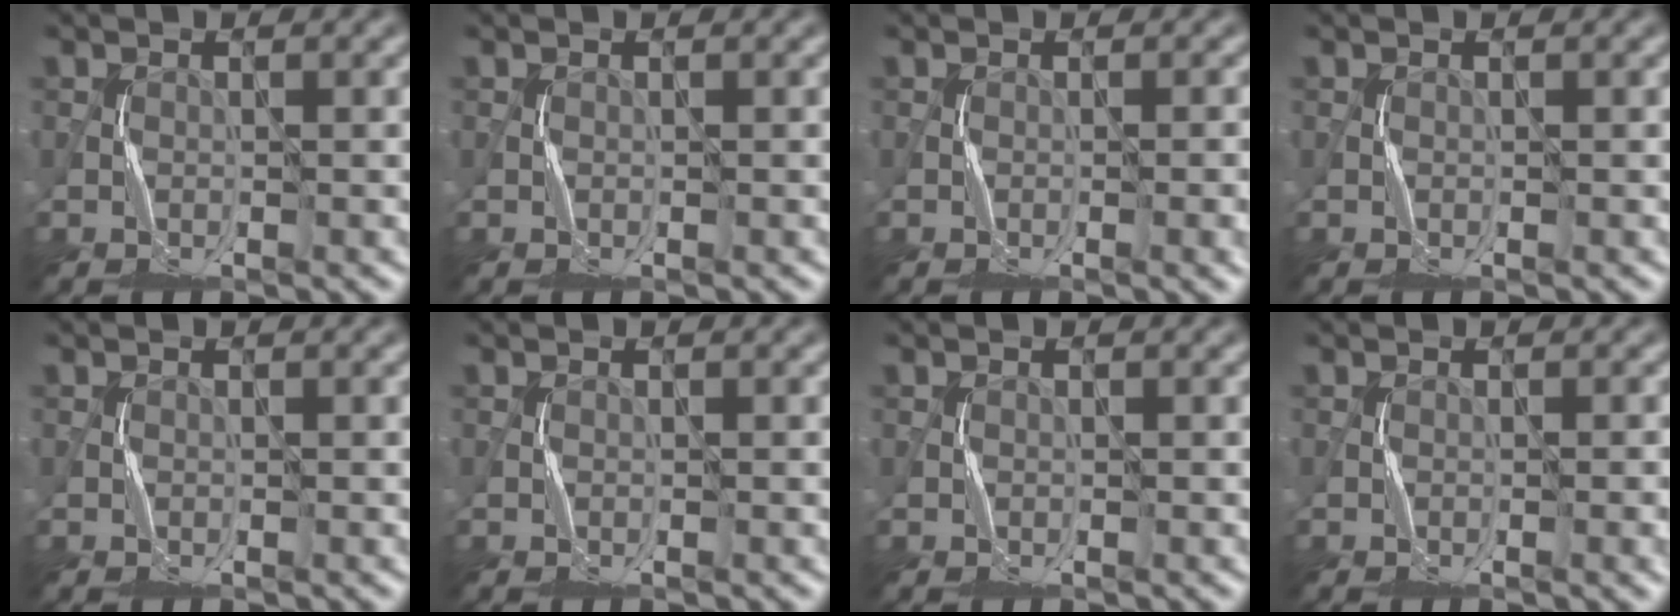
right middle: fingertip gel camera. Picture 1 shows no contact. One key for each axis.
{"total": 0.0}
{"total": 3.0, "fx": -0.6, "fy": 0.9, "fz": 2.7, "tx": -0.018, "ty": 0.006, "tz": -0.001}
{"total": 0.0}
{"total": 0.0}
{"total": 0.0}
{"total": 0.0}
{"total": 2.1, "fx": -0.4, "fy": 0.5, "fz": 1.9, "tx": -0.014, "ty": 0.005, "tz": -0.001}